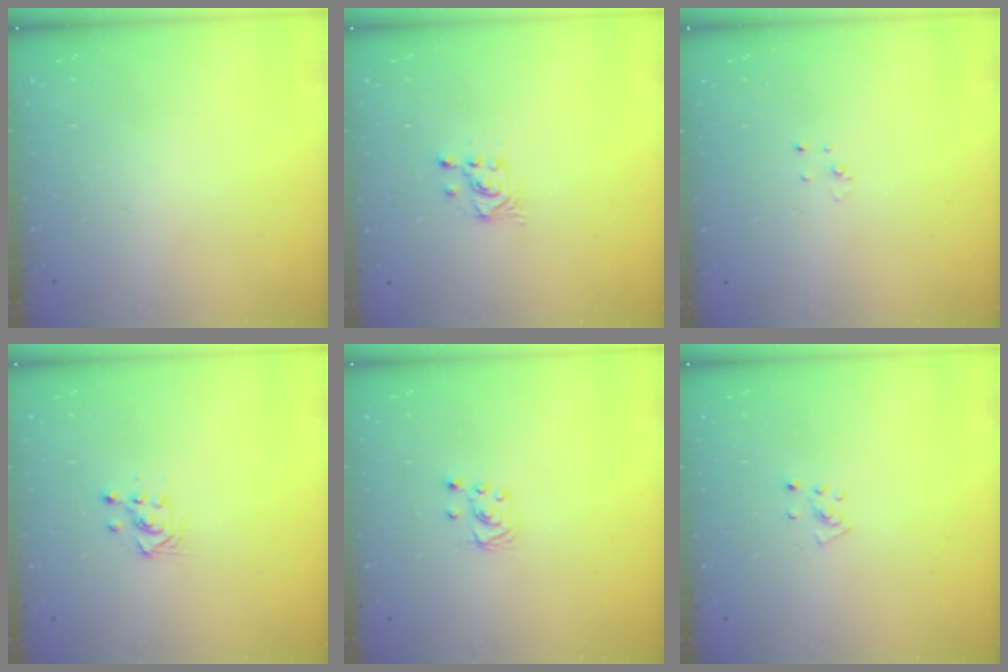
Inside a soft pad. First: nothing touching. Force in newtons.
{"total": 2.7, "press": 2.7, "slide": 0.2}
{"total": 2.0, "press": 2.0, "slide": 0.2}
{"total": 3.0, "press": 2.9, "slide": 0.8}
{"total": 3.1, "press": 3.1, "slide": 0.2}
{"total": 3.8, "press": 3.8, "slide": 0.4}